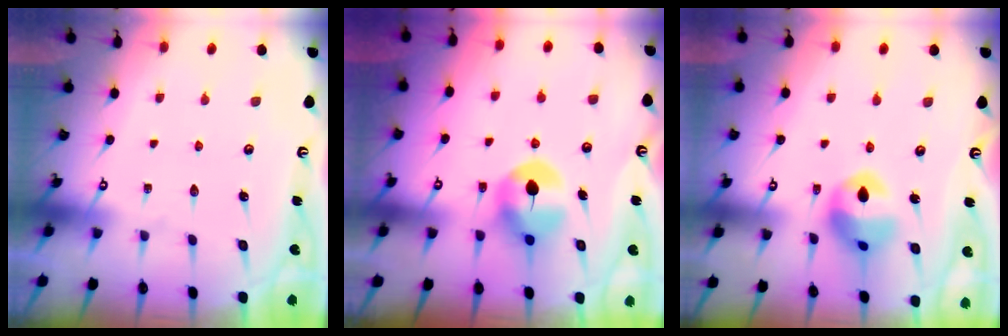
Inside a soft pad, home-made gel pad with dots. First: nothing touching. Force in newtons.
{"total": 8.4, "press": 8.3, "slide": 1.2}
{"total": 11.9, "press": 11.8, "slide": 1.5}